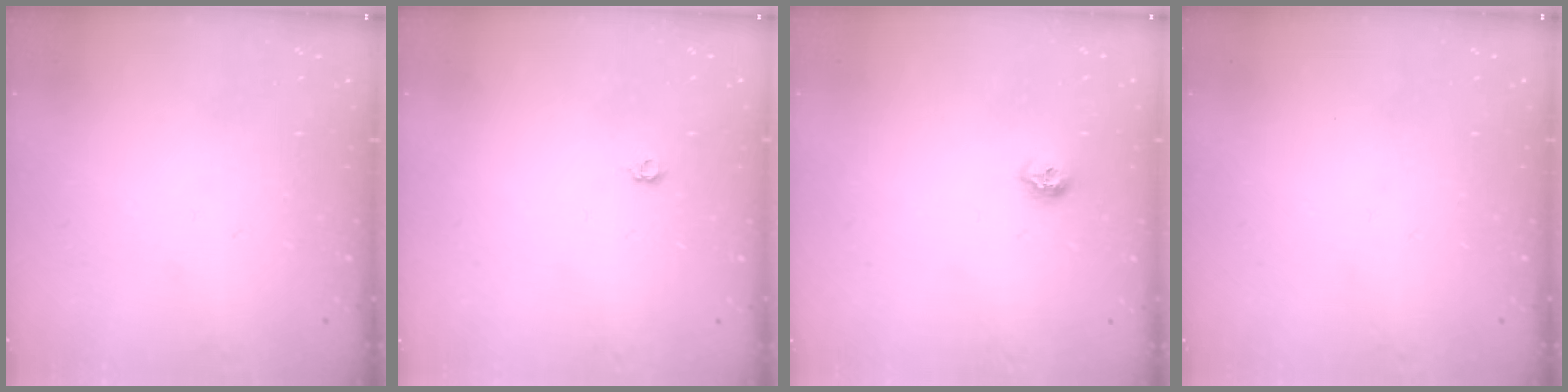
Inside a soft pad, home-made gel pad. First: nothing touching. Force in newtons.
{"total": 3.5, "press": 3.5, "slide": 0.4}
{"total": 7.2, "press": 7.2, "slide": 1.0}
{"total": 0.0}